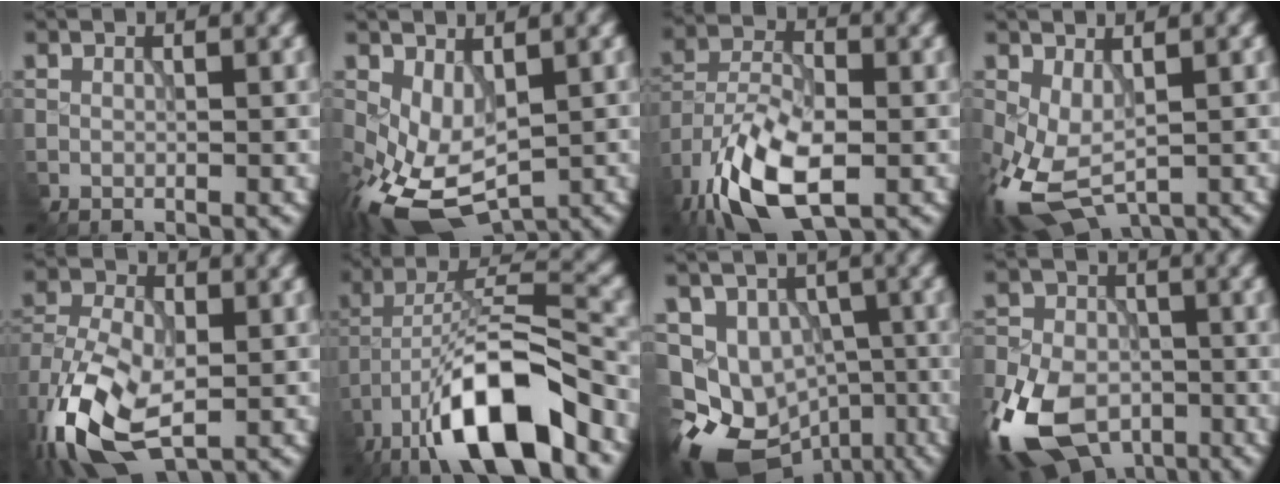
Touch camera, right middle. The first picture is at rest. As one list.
[{"total": 6.4, "force": [-1.2, 3.9, 4.9], "torque": [-0.123, -0.011, -0.014]}, {"total": 10.8, "force": [-5.8, 4.9, 7.6], "torque": [-0.161, -0.013, -0.114]}, {"total": 6.0, "force": [-1.8, 3.1, 4.8], "torque": [-0.127, -0.008, -0.031]}, {"total": 11.3, "force": [-4.4, 6.5, 8.1], "torque": [-0.184, -0.016, -0.082]}, {"total": 12.5, "force": [-7.8, 3.7, 9.0], "torque": [-0.152, 0.014, -0.144]}, {"total": 14.2, "force": [-7.3, 10.8, 5.7], "torque": [-0.117, -0.022, -0.093]}, {"total": 14.2, "force": [-6.9, 9.2, 8.3], "torque": [-0.178, -0.029, -0.124]}]